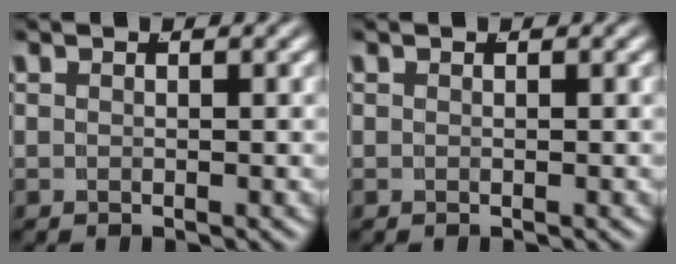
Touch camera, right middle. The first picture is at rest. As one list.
[{"total": 0.0}]